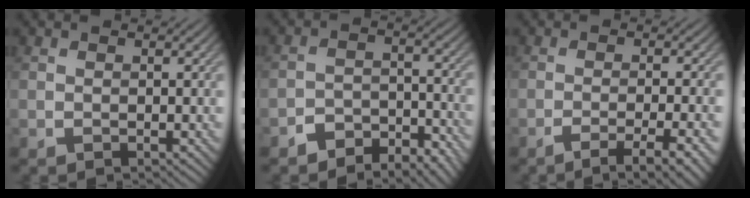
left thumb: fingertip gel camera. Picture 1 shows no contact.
{"total": 5.5, "force": [-4.4, 2.4, 2.3], "torque": [-0.034, 0.003, -0.082]}
{"total": 6.4, "force": [-3.7, 1.1, 5.1], "torque": [-0.073, 0.008, -0.059]}